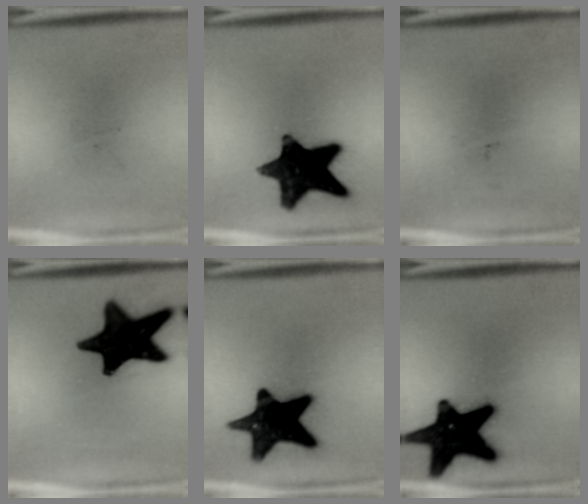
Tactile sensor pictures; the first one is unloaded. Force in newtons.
{"total": 15.5}
{"total": 0.0}
{"total": 17.8}
{"total": 18.2}
{"total": 19.7}